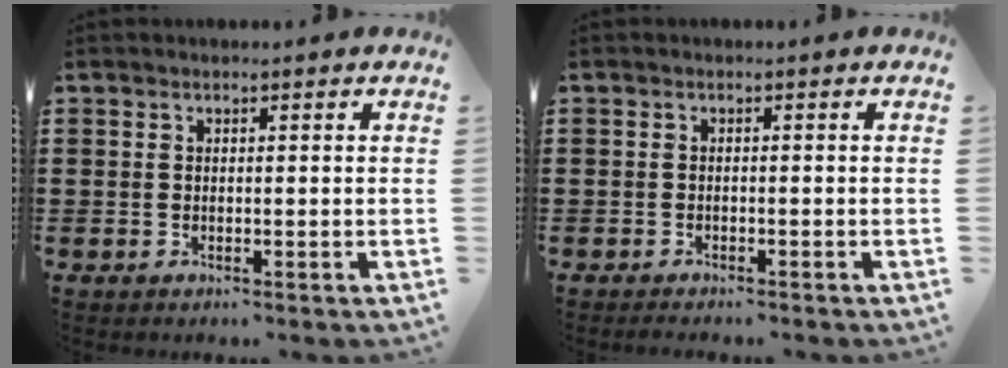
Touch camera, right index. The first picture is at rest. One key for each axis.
{"total": 1.0, "fx": -0.9, "fy": 0.0, "fz": 0.1, "tx": -0.003, "ty": 0.000, "tz": -0.019}